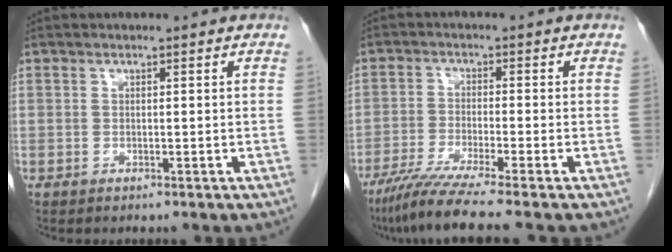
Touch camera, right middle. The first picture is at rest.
{"total": 8.2, "force": [-6.5, -1.4, 4.8], "torque": [-0.079, -0.031, -0.113]}